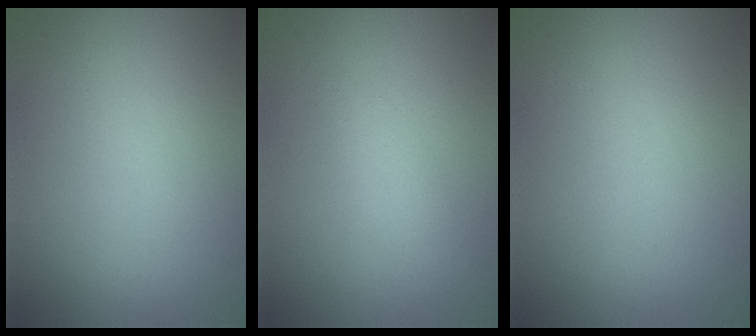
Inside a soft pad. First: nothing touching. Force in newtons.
{"total": 1.3, "press": 1.3, "slide": 0.1}
{"total": 0.0}